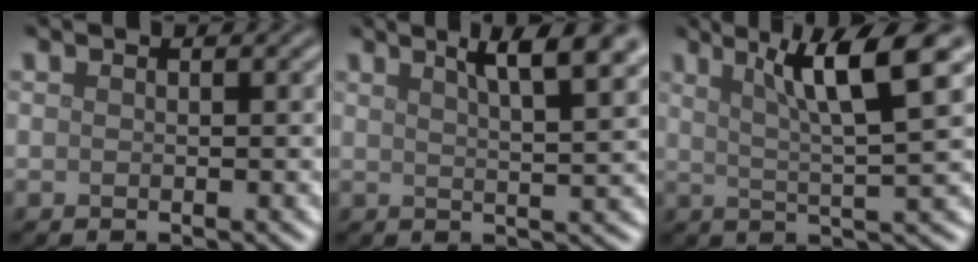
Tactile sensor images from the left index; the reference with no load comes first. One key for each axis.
{"total": 6.8, "fx": 3.9, "fy": 1.8, "fz": 5.3, "tx": -0.044, "ty": 0.023, "tz": 0.044}
{"total": 7.4, "fx": 3.3, "fy": 0.9, "fz": 6.6, "tx": -0.096, "ty": 0.011, "tz": 0.057}